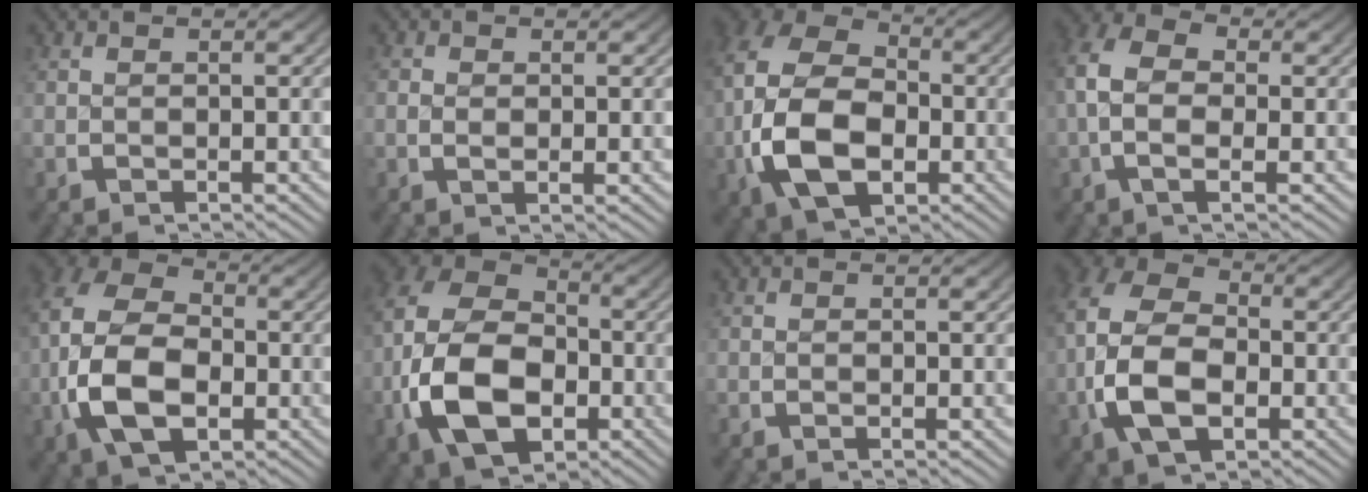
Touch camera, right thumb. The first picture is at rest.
{"total": 0.7, "force": [0.2, 0.5, 0.4], "torque": [-0.009, -0.005, 0.006]}
{"total": 14.0, "force": [-0.8, 10.1, 9.8], "torque": [-0.213, -0.042, 0.000]}
{"total": 6.7, "force": [0.4, 4.5, 4.9], "torque": [-0.118, -0.016, 0.003]}
{"total": 12.7, "force": [-0.8, 9.1, 8.9], "torque": [-0.199, -0.044, 0.001]}
{"total": 15.3, "force": [-1.6, 11.1, 10.4], "torque": [-0.228, -0.048, -0.012]}
{"total": 0.0}
{"total": 11.5, "force": [-0.7, 8.2, 8.0], "torque": [-0.178, -0.039, 0.000]}